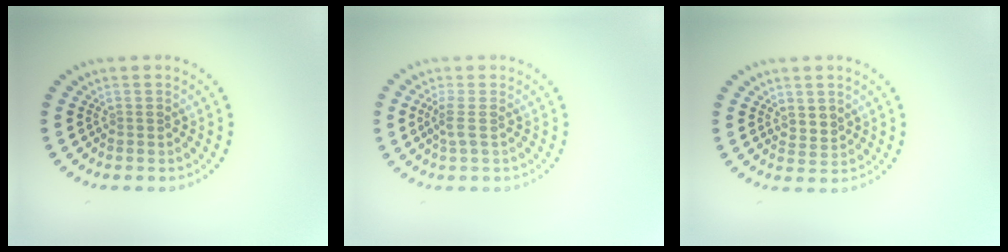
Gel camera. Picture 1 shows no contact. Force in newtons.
{"total": 1.4, "press": 1.2, "slide": 0.8}
{"total": 1.5, "press": 1.3, "slide": 0.7}